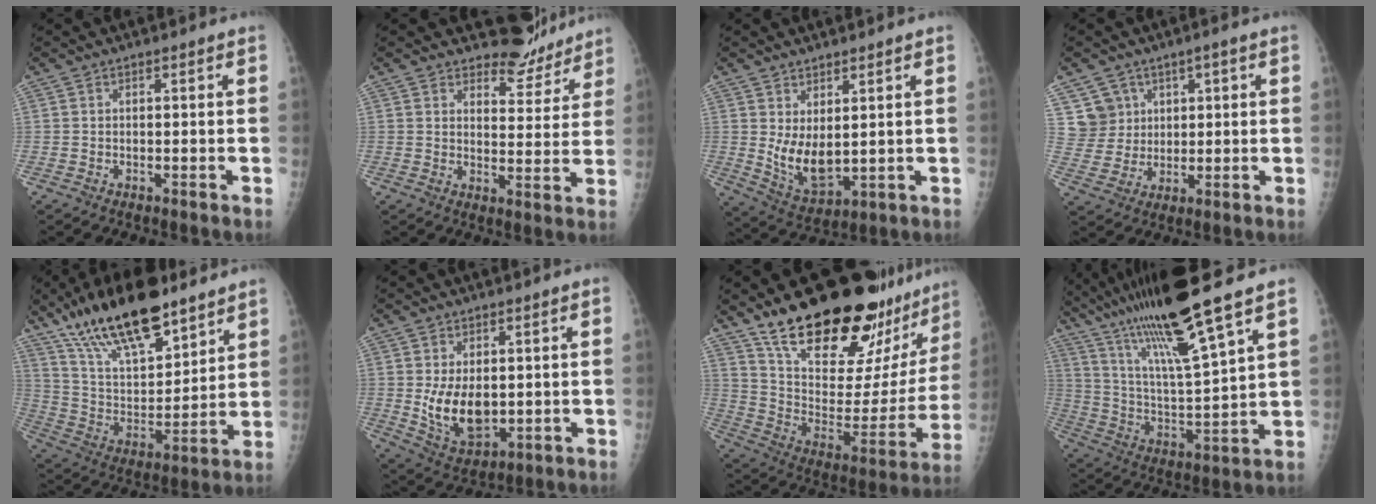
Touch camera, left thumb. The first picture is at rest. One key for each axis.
{"total": 7.7, "fx": 7.1, "fy": 3.0, "fz": 0.0, "tx": 0.031, "ty": -0.070, "tz": 0.093}
{"total": 8.4, "fx": 2.0, "fy": 5.1, "fz": 6.4, "tx": -0.099, "ty": -0.034, "tz": 0.055}
{"total": 6.9, "fx": 3.2, "fy": 6.1, "fz": 0.5, "tx": 0.031, "ty": -0.022, "tz": 0.066}
{"total": 23.0, "fx": 15.8, "fy": 8.7, "fz": 14.2, "tx": -0.211, "ty": -0.056, "tz": 0.280}
{"total": 10.4, "fx": 0.2, "fy": 6.7, "fz": 8.0, "tx": -0.114, "ty": -0.020, "tz": 0.021}
{"total": 32.3, "fx": 23.0, "fy": 11.1, "fz": 19.8, "tx": -0.270, "ty": -0.100, "tz": 0.350}
{"total": 19.6, "fx": 13.8, "fy": 0.7, "fz": 13.9, "tx": -0.241, "ty": -0.056, "tz": 0.255}